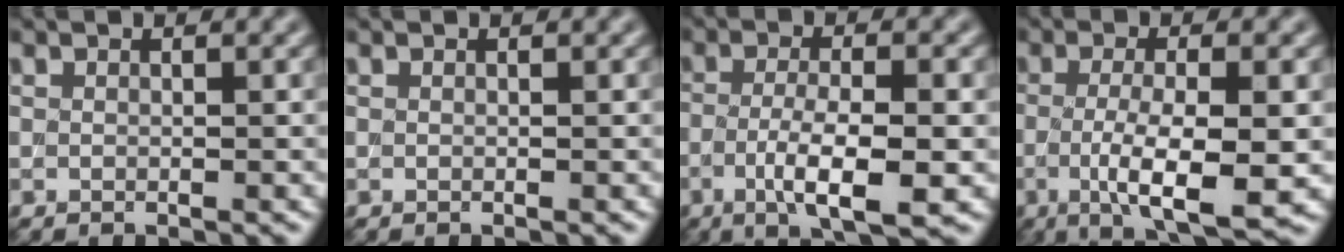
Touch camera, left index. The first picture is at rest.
{"total": 0.0}
{"total": 5.7, "force": [-1.8, 1.4, 5.2], "torque": [-0.097, 0.001, -0.032]}
{"total": 7.0, "force": [-1.5, 1.7, 6.6], "torque": [-0.116, -0.007, -0.024]}